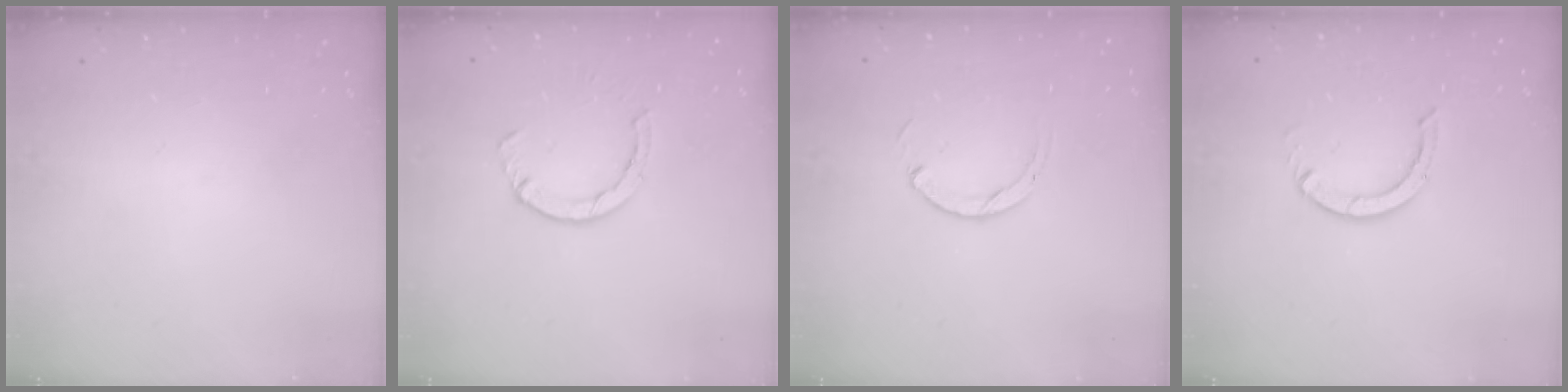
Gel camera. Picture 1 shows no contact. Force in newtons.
{"total": 4.0, "press": 4.0, "slide": 0.4}
{"total": 3.0, "press": 2.9, "slide": 0.4}
{"total": 3.9, "press": 3.8, "slide": 0.3}